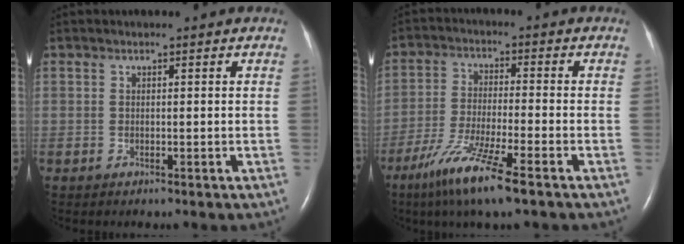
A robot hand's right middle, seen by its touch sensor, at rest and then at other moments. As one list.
[{"total": 10.3, "force": [-6.4, 0.2, 8.1], "torque": [-0.165, -0.031, -0.118]}]